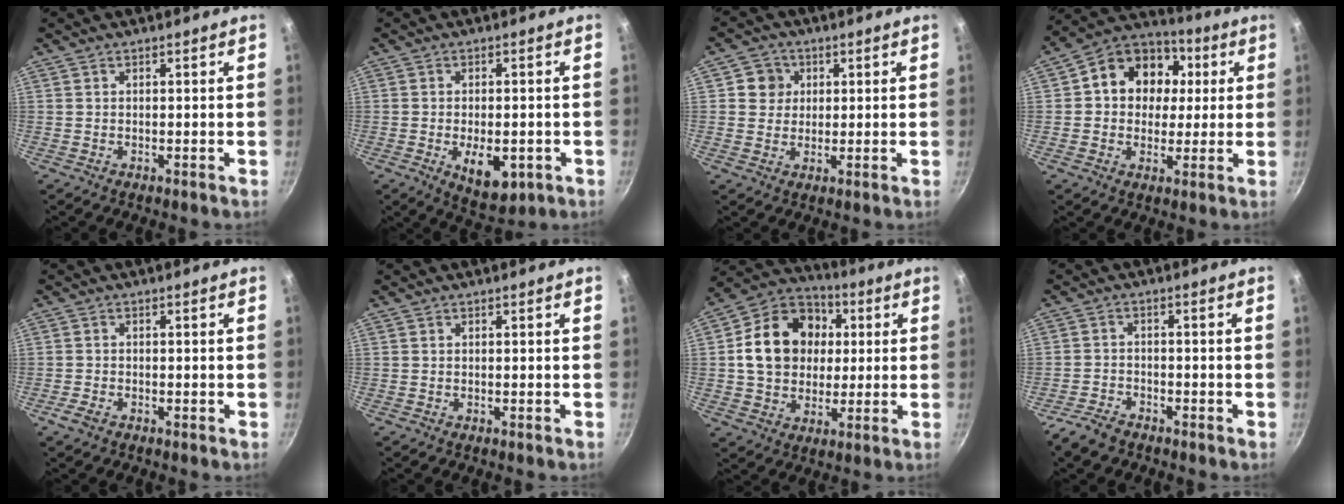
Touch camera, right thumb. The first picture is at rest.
{"total": 8.8, "force": [-2.5, 4.7, 7.0], "torque": [-0.078, -0.002, -0.023]}
{"total": 4.9, "force": [1.3, 4.7, 1.0], "torque": [0.022, 0.002, 0.013]}
{"total": 14.8, "force": [2.6, 12.3, 7.8], "torque": [-0.095, 0.022, 0.024]}
{"total": 2.3, "force": [-1.4, 1.2, 1.4], "torque": [-0.030, 0.008, -0.028]}
{"total": 0.0}
{"total": 17.5, "force": [2.6, 14.1, 10.0], "torque": [-0.143, 0.024, 0.038]}
{"total": 4.7, "force": [-3.7, 2.2, 1.9], "torque": [-0.042, 0.028, -0.071]}